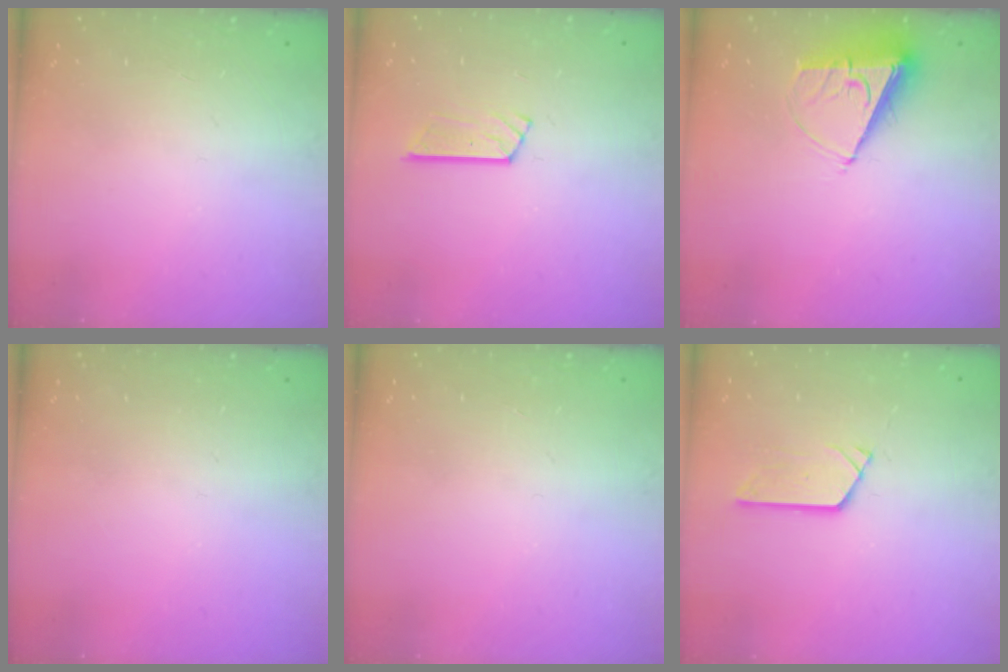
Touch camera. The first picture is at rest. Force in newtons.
{"total": 6.0, "press": 6.0, "slide": 0.2}
{"total": 7.6, "press": 7.5, "slide": 0.5}
{"total": 0.0}
{"total": 0.0}
{"total": 2.7, "press": 2.7, "slide": 0.0}